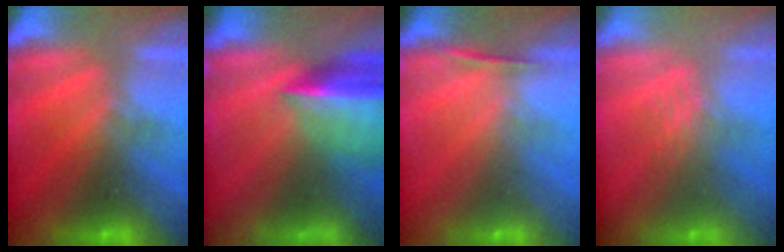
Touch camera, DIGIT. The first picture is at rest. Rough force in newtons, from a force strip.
{"total": 7.6}
{"total": 1.3}
{"total": 2.4}